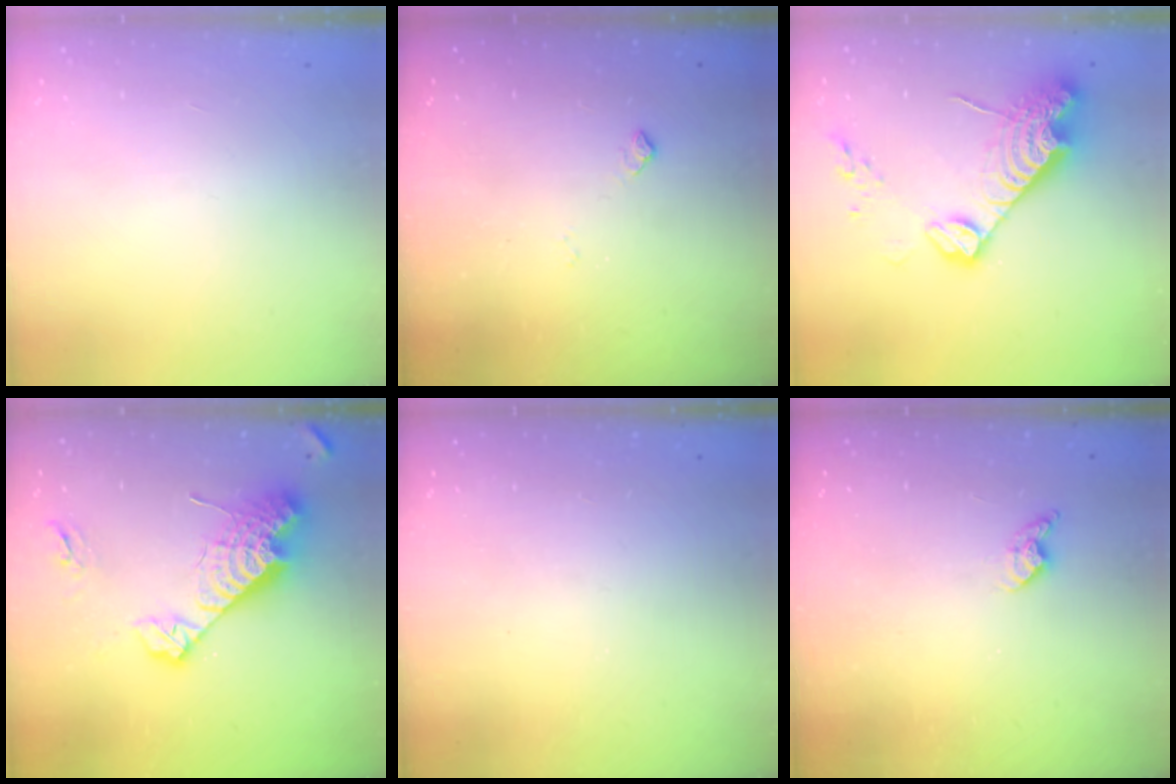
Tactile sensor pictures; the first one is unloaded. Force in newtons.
{"total": 6.1, "press": 6.1, "slide": 0.7}
{"total": 15.2, "press": 15.2, "slide": 1.3}
{"total": 18.7, "press": 18.6, "slide": 1.4}
{"total": 0.0}
{"total": 6.2, "press": 6.1, "slide": 1.0}